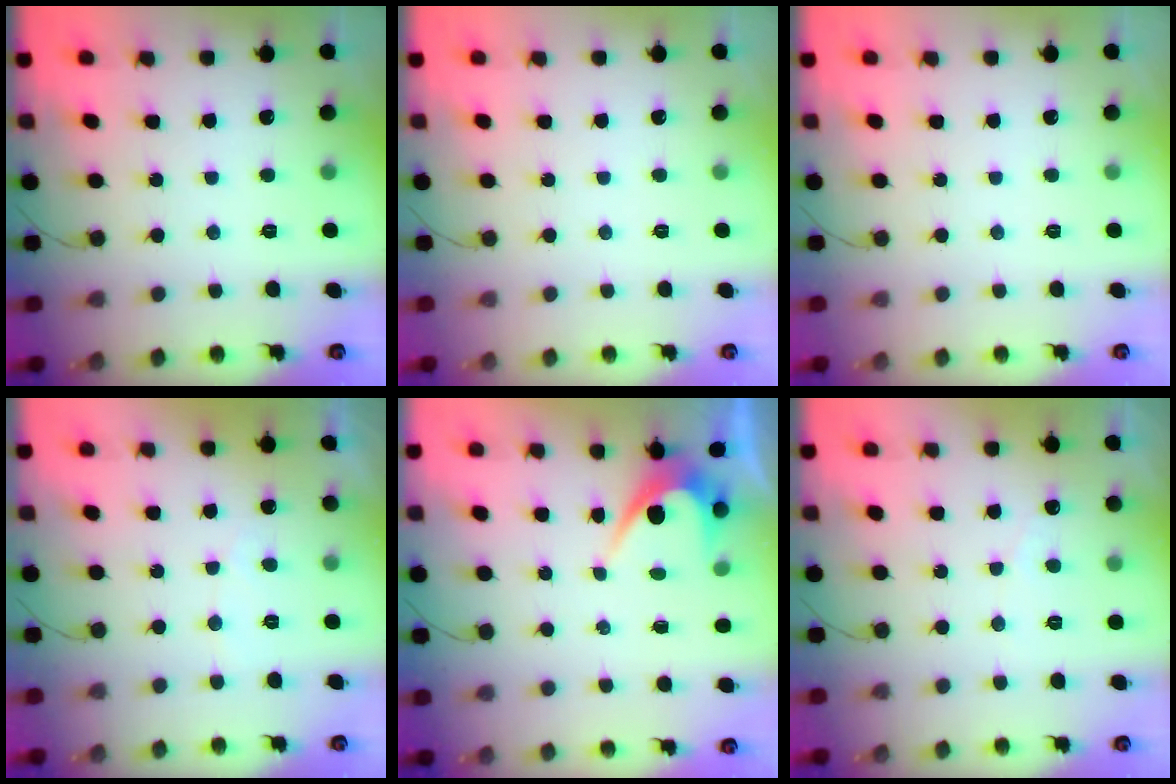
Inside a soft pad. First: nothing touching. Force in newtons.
{"total": 0.0}
{"total": 0.0}
{"total": 2.9, "press": 2.9, "slide": 0.2}
{"total": 4.1, "press": 4.1, "slide": 0.2}
{"total": 2.4, "press": 2.4, "slide": 0.2}